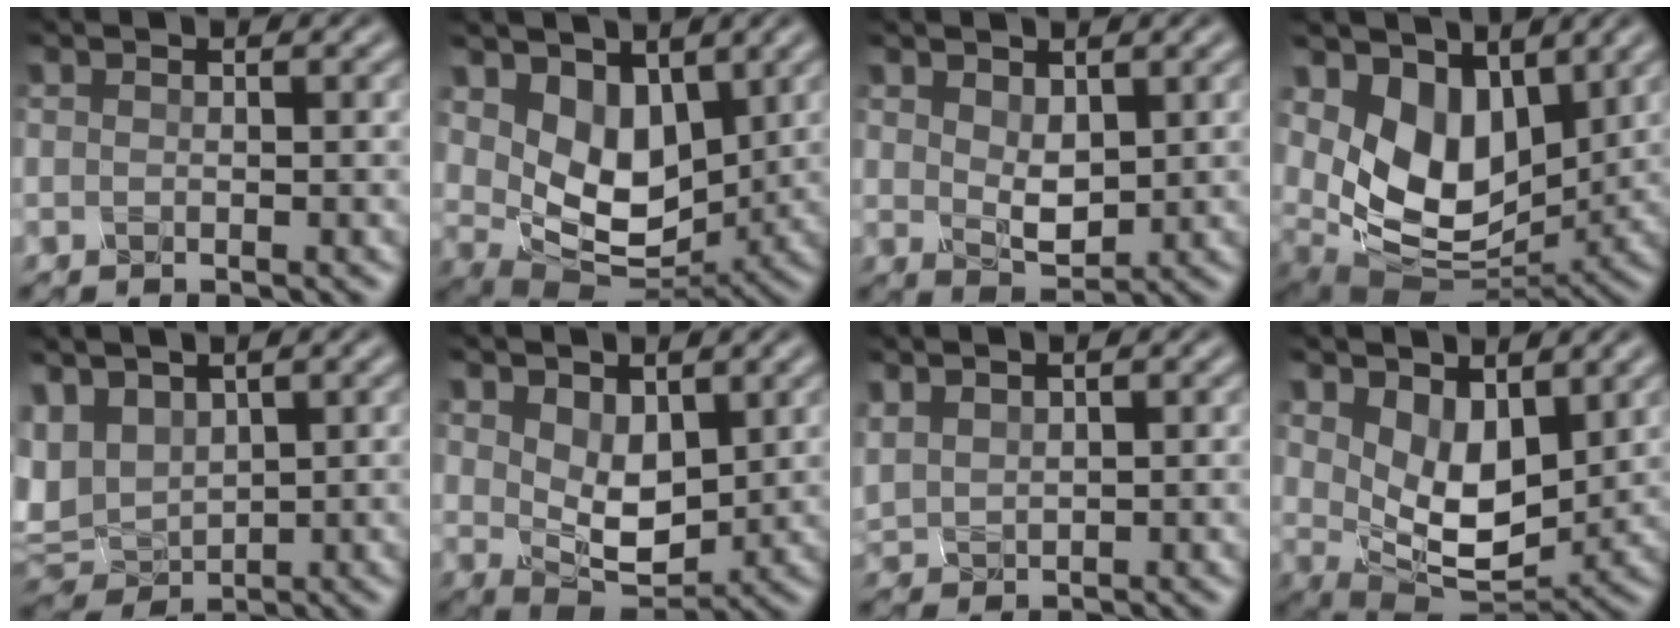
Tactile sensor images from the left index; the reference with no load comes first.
{"total": 5.6, "force": [1.9, 3.7, 3.7], "torque": [-0.083, -0.016, 0.040]}
{"total": 2.4, "force": [0.7, 1.3, 1.9], "torque": [-0.049, -0.002, 0.028]}
{"total": 6.8, "force": [2.4, 4.4, 4.6], "torque": [-0.101, -0.021, 0.050]}
{"total": 5.7, "force": [1.8, 3.7, 3.9], "torque": [-0.099, 0.003, 0.055]}
{"total": 3.9, "force": [1.3, 2.3, 2.9], "torque": [-0.067, -0.010, 0.038]}
{"total": 2.1, "force": [1.7, 0.8, 0.9], "torque": [-0.039, 0.017, 0.046]}
{"total": 5.8, "force": [2.2, 3.2, 4.3], "torque": [-0.087, -0.016, 0.048]}